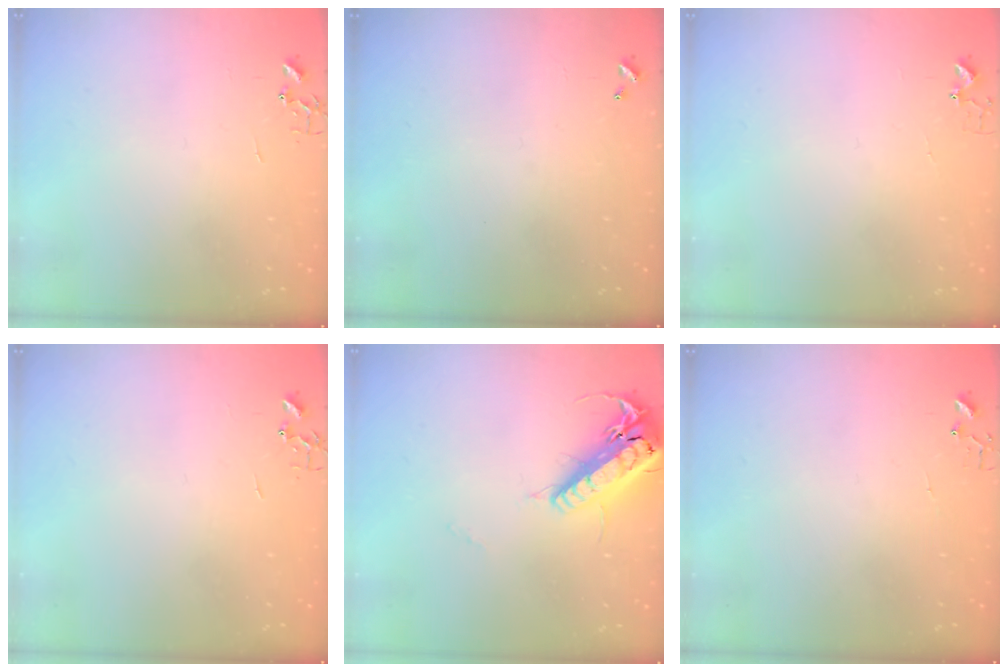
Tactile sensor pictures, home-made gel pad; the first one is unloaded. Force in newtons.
{"total": 0.0}
{"total": 3.7, "press": 3.6, "slide": 0.5}
{"total": 0.0}
{"total": 19.2, "press": 18.9, "slide": 3.3}
{"total": 5.0, "press": 5.0, "slide": 0.4}